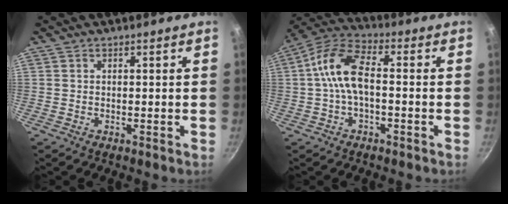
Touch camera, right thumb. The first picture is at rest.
{"total": 10.1, "force": [-0.7, 5.1, 8.8], "torque": [-0.169, 0.039, -0.028]}